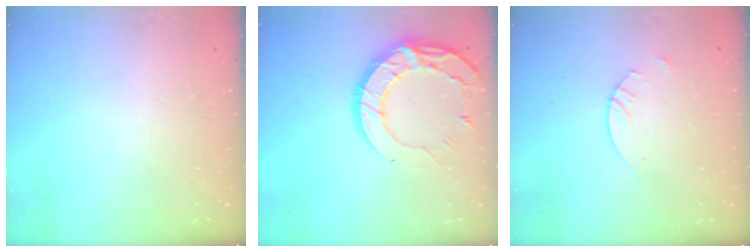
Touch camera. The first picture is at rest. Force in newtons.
{"total": 15.1, "press": 15.0, "slide": 1.3}
{"total": 2.4, "press": 2.4, "slide": 0.1}